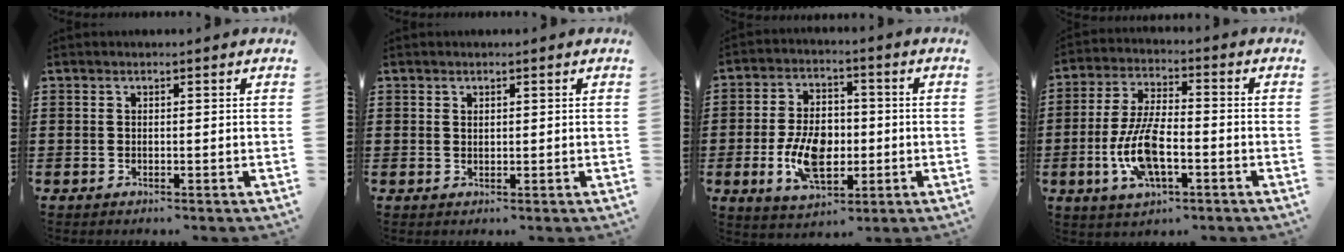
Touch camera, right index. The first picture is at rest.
{"total": 0.7, "force": [0.5, 0.3, 0.2], "torque": [-0.005, 0.000, 0.011]}
{"total": 9.9, "force": [-1.9, 5.9, 7.8], "torque": [-0.153, -0.002, -0.036]}
{"total": 10.3, "force": [-2.9, 3.9, 9.0], "torque": [-0.204, -0.013, -0.057]}